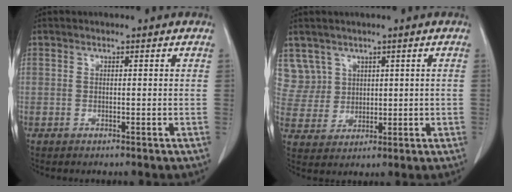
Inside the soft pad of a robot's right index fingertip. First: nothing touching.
{"total": 6.2, "force": [3.3, 5.2, -0.4], "torque": [0.012, 0.011, 0.076]}